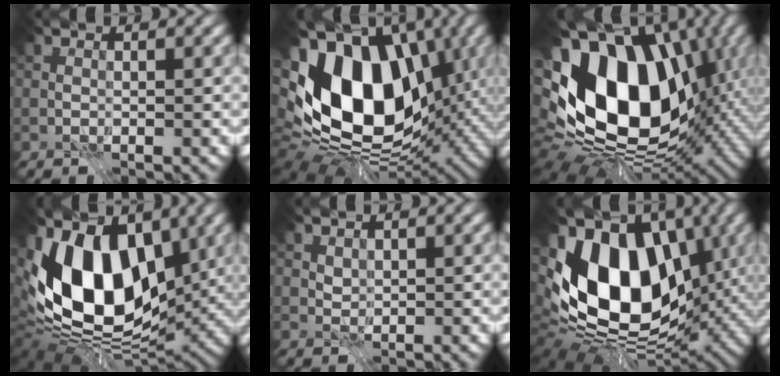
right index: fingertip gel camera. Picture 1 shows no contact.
{"total": 18.0, "force": [0.4, 11.7, 13.7], "torque": [-0.252, -0.012, 0.006]}
{"total": 19.8, "force": [1.2, 13.8, 14.2], "torque": [-0.282, -0.015, 0.043]}
{"total": 14.1, "force": [0.7, 8.9, 10.9], "torque": [-0.190, -0.010, -0.006]}
{"total": 0.8, "force": [0.5, 0.4, 0.4], "torque": [-0.008, -0.002, 0.012]}
{"total": 16.1, "force": [0.2, 10.2, 12.5], "torque": [-0.216, 0.003, -0.017]}